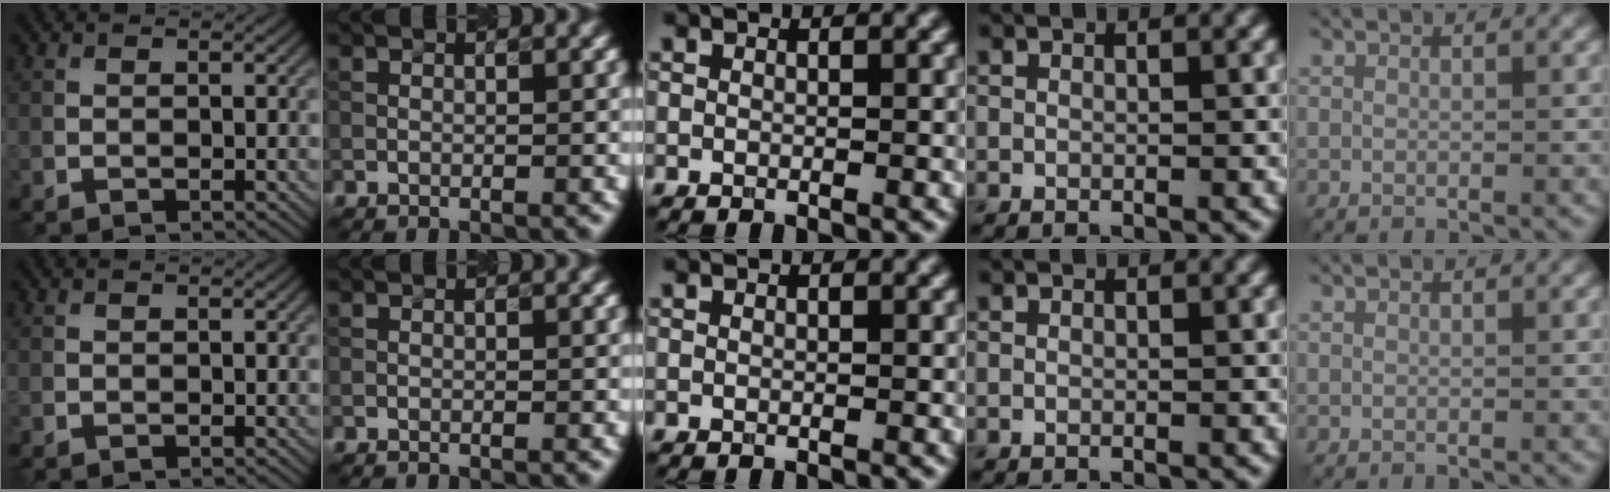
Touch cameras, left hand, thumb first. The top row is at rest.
{}